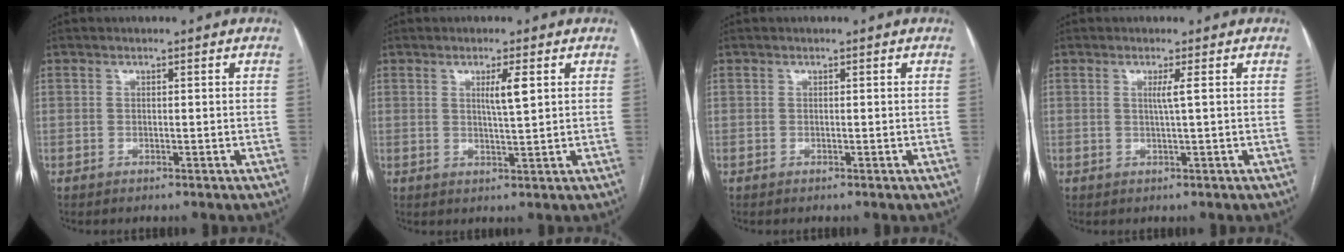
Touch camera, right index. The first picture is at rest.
{"total": 3.3, "force": [1.1, -0.1, 3.1], "torque": [-0.053, -0.003, 0.020]}
{"total": 0.0}
{"total": 1.5, "force": [0.4, -0.5, 1.4], "torque": [-0.030, -0.002, 0.007]}